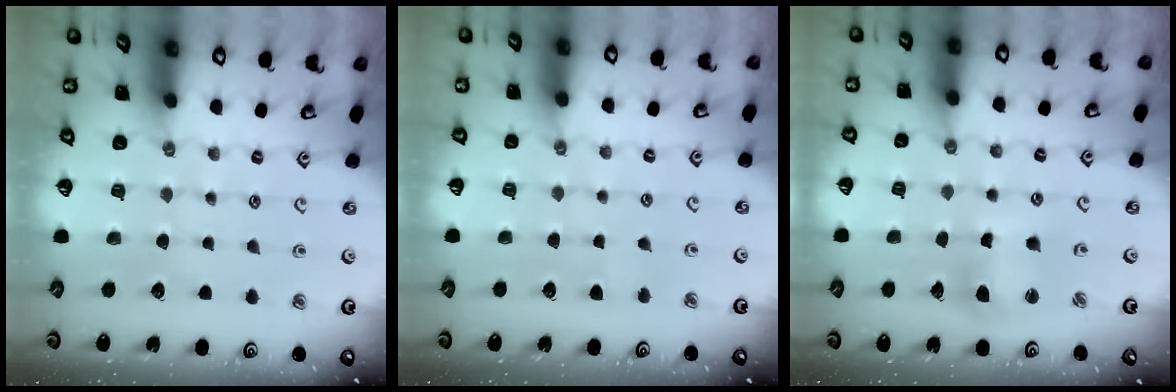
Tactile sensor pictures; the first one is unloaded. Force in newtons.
{"total": 3.0, "press": 3.0, "slide": 0.3}
{"total": 6.8, "press": 6.7, "slide": 1.0}